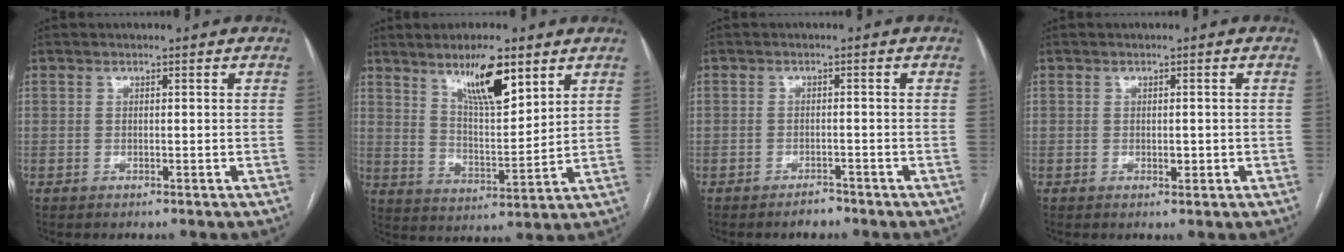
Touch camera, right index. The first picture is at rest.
{"total": 10.5, "force": [6.7, 2.1, 7.8], "torque": [-0.138, -0.005, 0.120]}
{"total": 1.9, "force": [-1.7, 0.8, 0.5], "torque": [-0.009, 0.001, -0.023]}
{"total": 1.4, "force": [-0.2, 0.9, 1.0], "torque": [-0.016, -0.001, 0.000]}